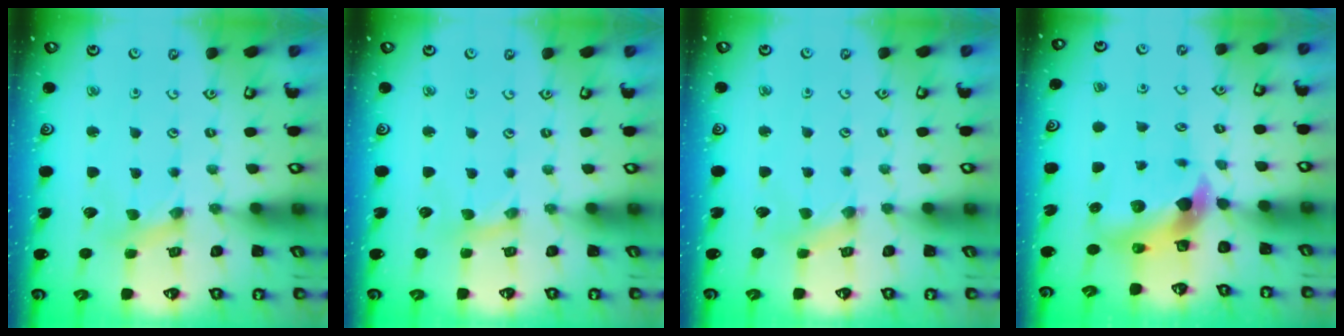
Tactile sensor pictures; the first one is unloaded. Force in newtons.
{"total": 0.8, "press": 0.8, "slide": 0.2}
{"total": 0.8, "press": 0.8, "slide": 0.2}
{"total": 6.6, "press": 6.5, "slide": 1.2}